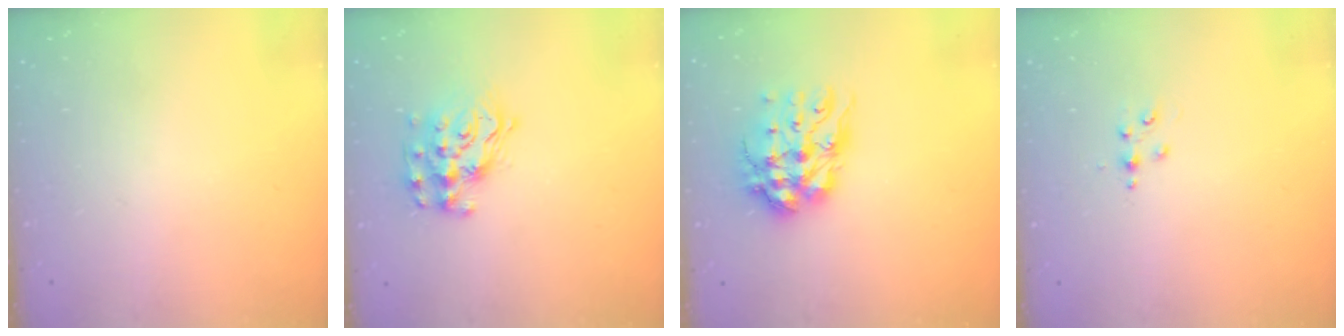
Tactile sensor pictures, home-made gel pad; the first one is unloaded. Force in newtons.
{"total": 11.8, "press": 11.8, "slide": 0.7}
{"total": 10.9, "press": 10.8, "slide": 1.4}
{"total": 3.2, "press": 3.2, "slide": 0.5}